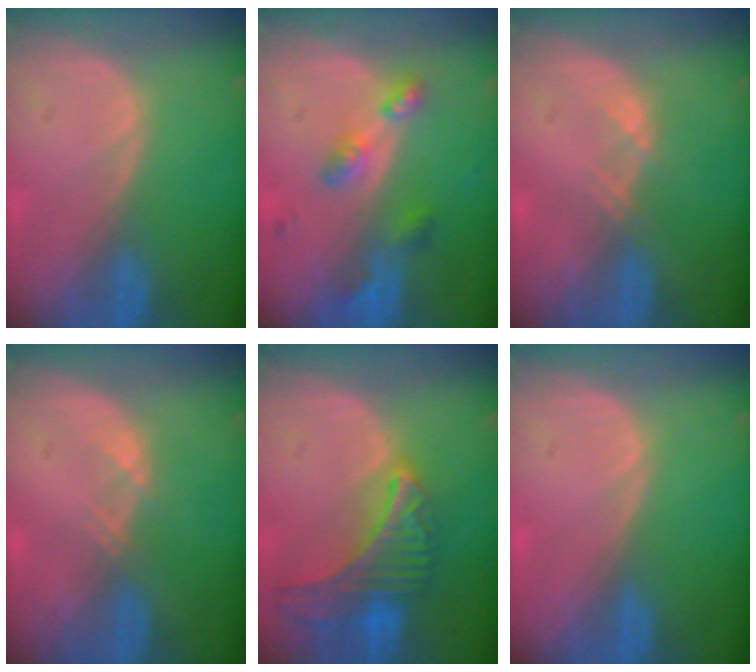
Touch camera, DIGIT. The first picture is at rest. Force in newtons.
{"total": 5.2, "press": 4.8, "slide": 1.8}
{"total": 1.1, "press": 1.0, "slide": 0.2}
{"total": 1.1, "press": 1.0, "slide": 0.2}
{"total": 9.2, "press": 8.1, "slide": 4.4}
{"total": 0.0}